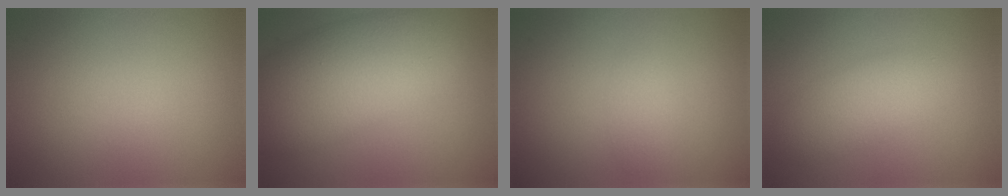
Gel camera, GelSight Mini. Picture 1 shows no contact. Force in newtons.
{"total": 8.6, "press": 8.6, "slide": 0.7}
{"total": 1.1, "press": 1.1, "slide": 0.0}
{"total": 3.2, "press": 3.2, "slide": 0.1}